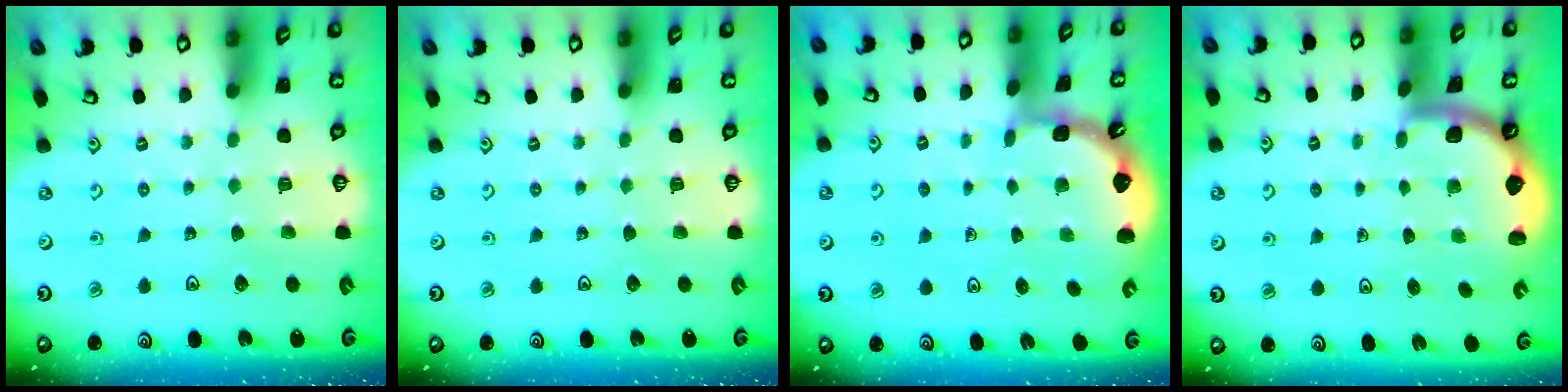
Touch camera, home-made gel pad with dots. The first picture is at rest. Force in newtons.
{"total": 0.0}
{"total": 1.1, "press": 1.1, "slide": 0.1}
{"total": 1.6, "press": 1.6, "slide": 0.1}